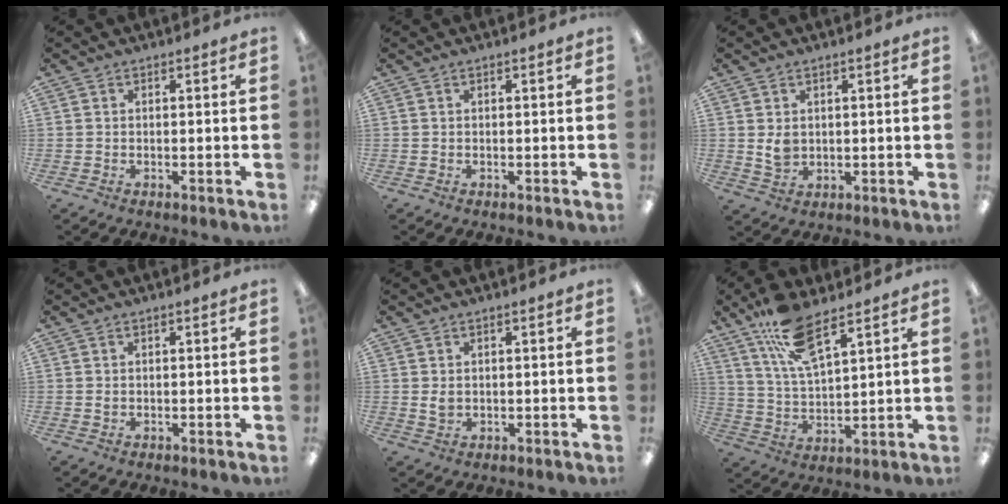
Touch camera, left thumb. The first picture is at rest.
{"total": 0.0}
{"total": 3.8, "force": [1.0, 2.7, 2.4], "torque": [-0.039, -0.006, 0.014]}
{"total": 0.7, "force": [0.2, 0.3, 0.6], "torque": [-0.013, 0.002, 0.002]}
{"total": 2.2, "force": [0.5, 1.5, 1.6], "torque": [-0.025, 0.000, 0.007]}
{"total": 12.7, "force": [8.9, 4.1, 8.0], "torque": [-0.151, -0.038, 0.160]}